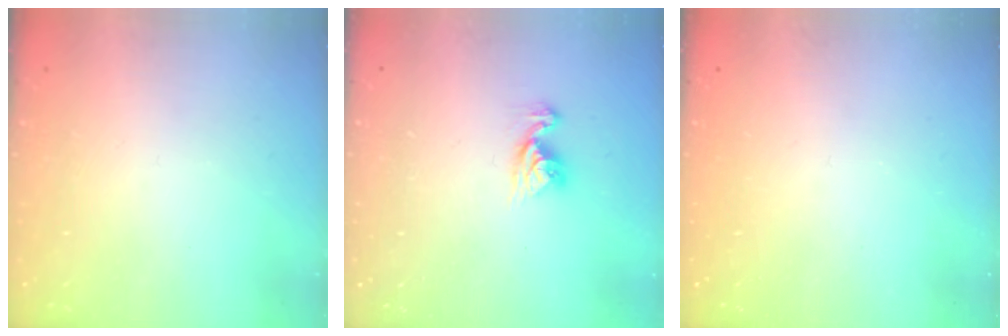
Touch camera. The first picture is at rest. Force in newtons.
{"total": 8.2, "press": 8.2, "slide": 0.8}
{"total": 0.0}